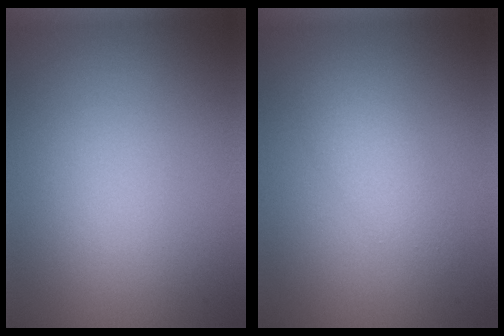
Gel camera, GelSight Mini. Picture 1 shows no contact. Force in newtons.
{"total": 2.4, "press": 2.4, "slide": 0.1}